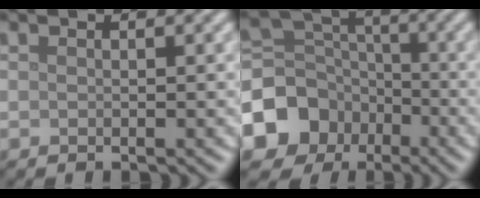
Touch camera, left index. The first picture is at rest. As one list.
[{"total": 9.8, "force": [-4.6, 8.0, 3.2], "torque": [-0.096, -0.002, -0.099]}]